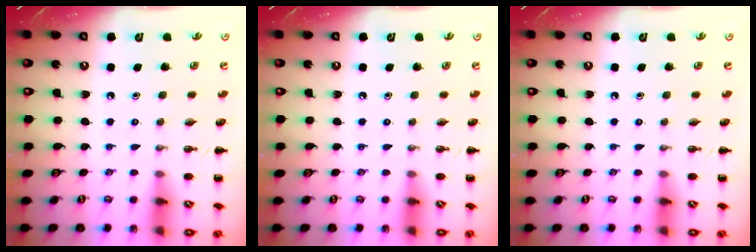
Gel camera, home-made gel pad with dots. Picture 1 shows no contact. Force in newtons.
{"total": 0.0}
{"total": 0.0}